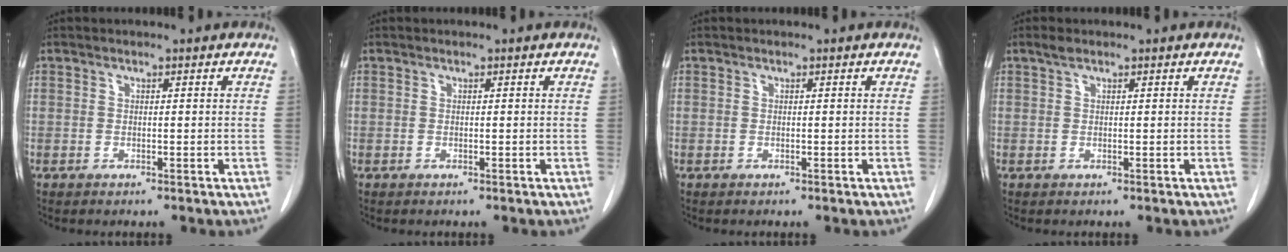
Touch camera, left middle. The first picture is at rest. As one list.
[{"total": 0.0}, {"total": 0.0}, {"total": 1.0, "force": [0.7, 0.3, 0.6], "torque": [-0.016, 0.009, 0.016]}]